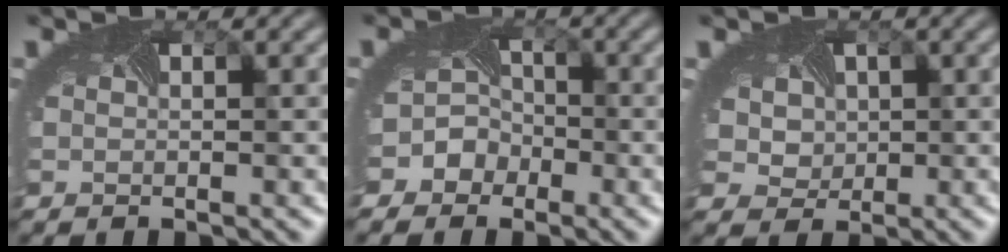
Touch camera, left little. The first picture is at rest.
{"total": 3.7, "force": [-2.1, 3.0, 0.3], "torque": [0.022, 0.006, -0.042]}
{"total": 5.0, "force": [1.4, 4.1, 2.5], "torque": [-0.049, 0.020, 0.008]}